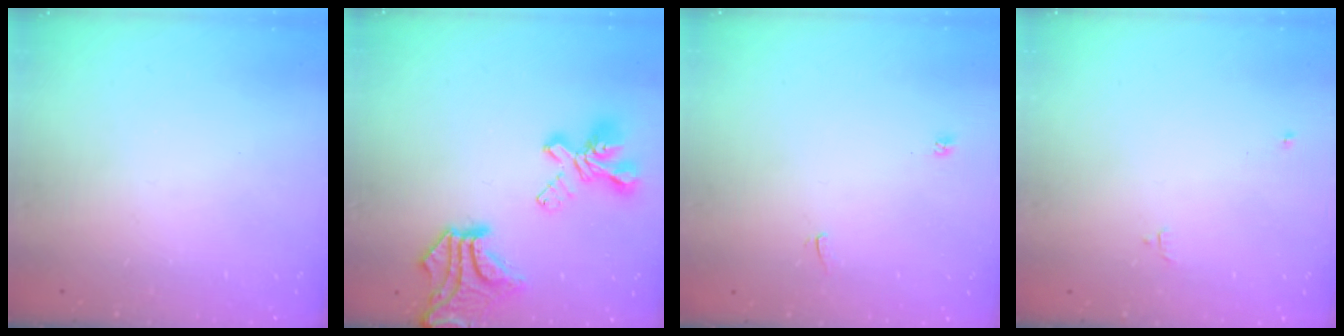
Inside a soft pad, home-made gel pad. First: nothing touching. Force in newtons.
{"total": 10.9, "press": 10.6, "slide": 2.8}
{"total": 1.5, "press": 1.4, "slide": 0.3}
{"total": 1.6, "press": 1.6, "slide": 0.3}